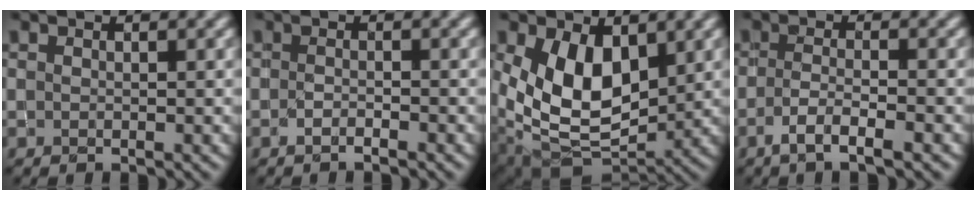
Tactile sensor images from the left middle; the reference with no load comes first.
{"total": 1.0, "force": [-0.9, 0.1, 0.5], "torque": [-0.013, -0.003, -0.017]}
{"total": 9.2, "force": [1.5, 5.8, 6.9], "torque": [-0.146, -0.020, 0.034]}
{"total": 3.0, "force": [-1.8, 0.6, 2.3], "torque": [-0.047, -0.001, -0.040]}